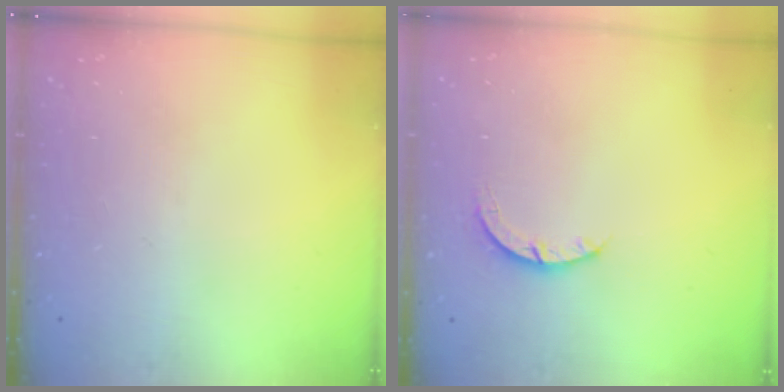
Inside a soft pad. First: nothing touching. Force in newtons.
{"total": 2.9, "press": 2.9, "slide": 0.4}